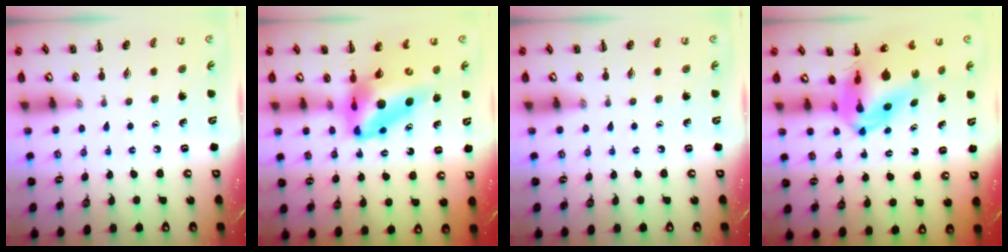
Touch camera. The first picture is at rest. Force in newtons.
{"total": 12.3, "press": 11.7, "slide": 3.9}
{"total": 0.0}
{"total": 9.6, "press": 9.1, "slide": 3.0}